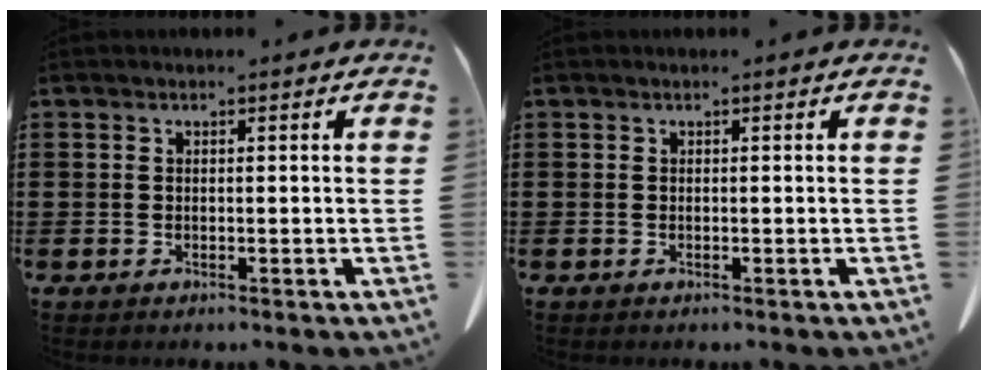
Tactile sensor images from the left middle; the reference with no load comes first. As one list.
[{"total": 0.0}]